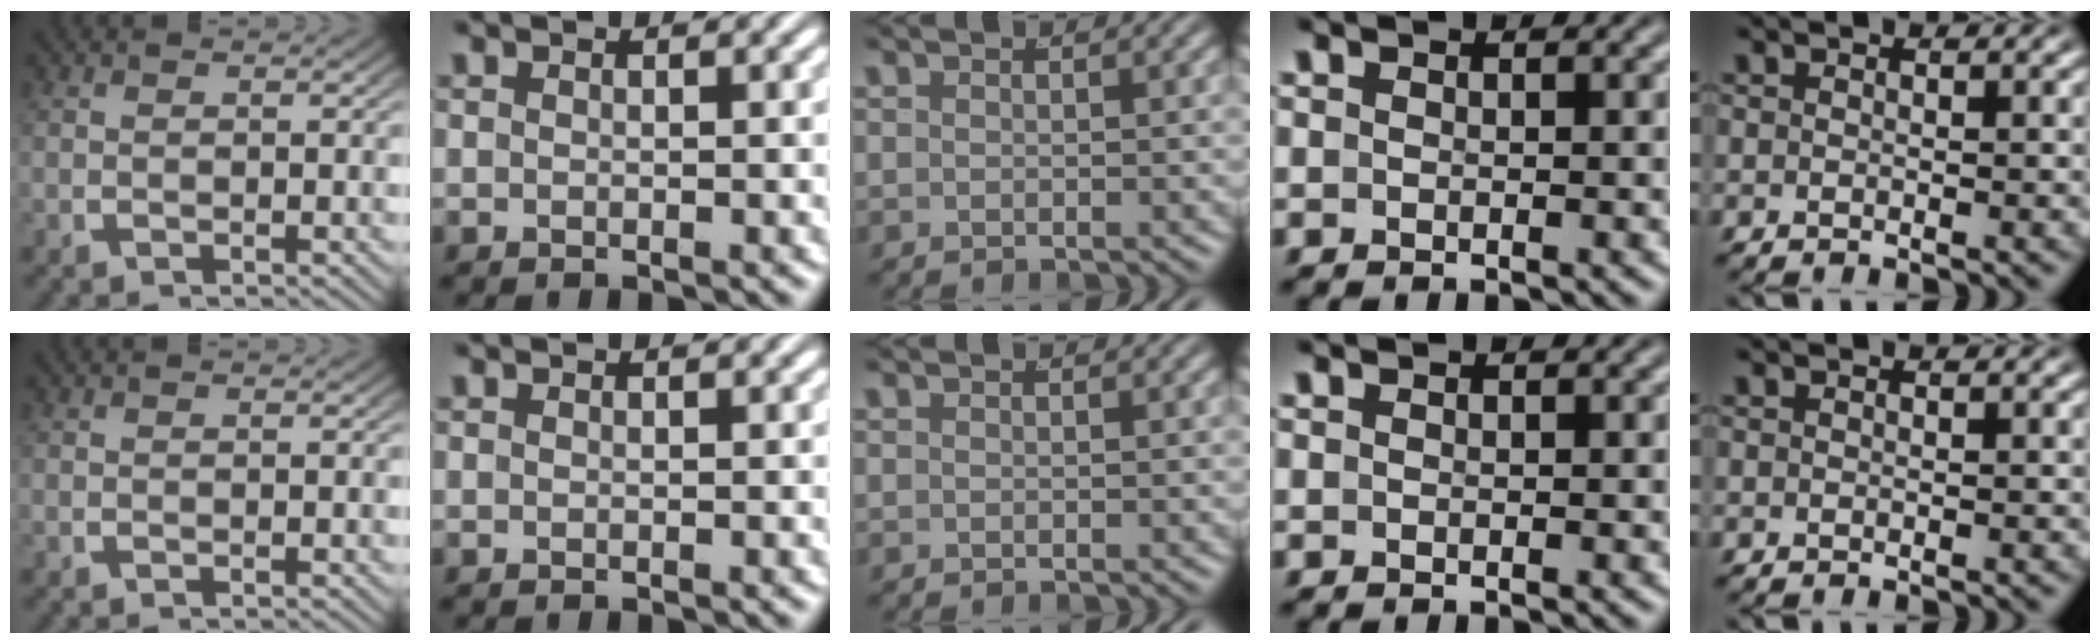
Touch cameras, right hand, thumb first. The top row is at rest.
{}